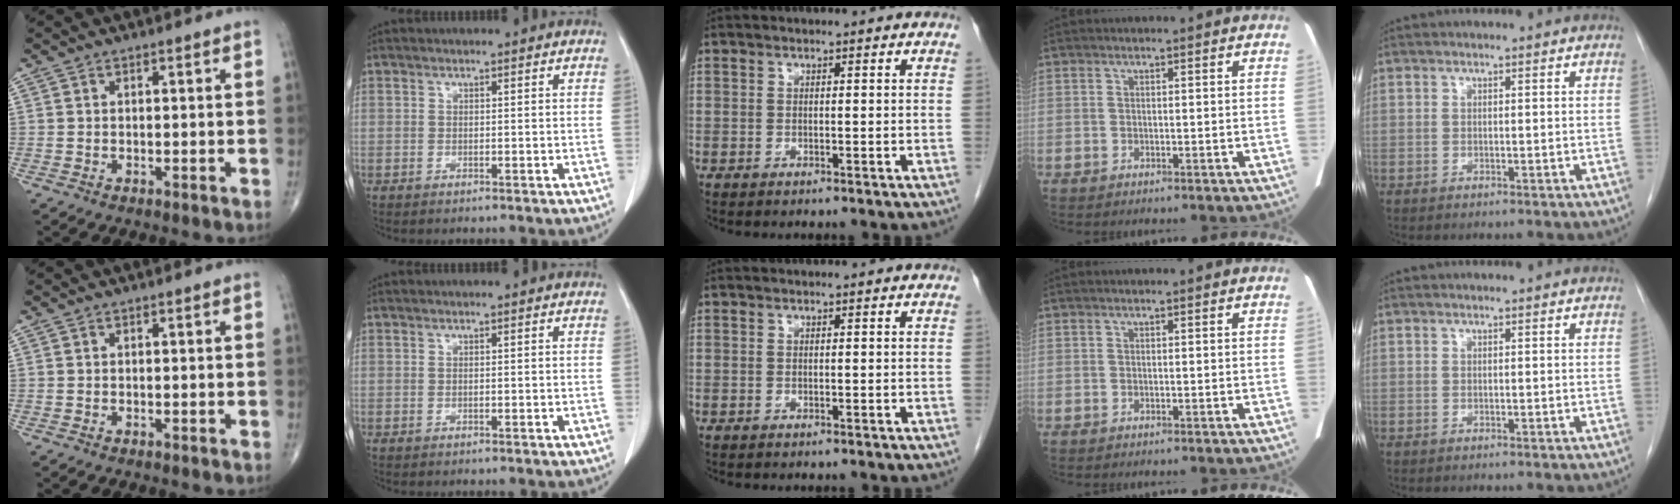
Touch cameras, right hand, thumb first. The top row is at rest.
{}